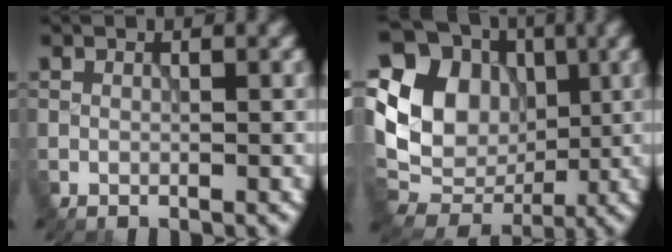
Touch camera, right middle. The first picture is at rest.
{"total": 11.8, "force": [1.9, 9.9, 6.2], "torque": [-0.131, 0.011, 0.029]}